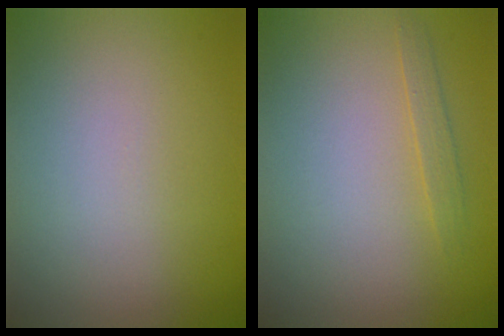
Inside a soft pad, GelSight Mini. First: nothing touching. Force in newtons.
{"total": 1.0, "press": 1.0, "slide": 0.1}